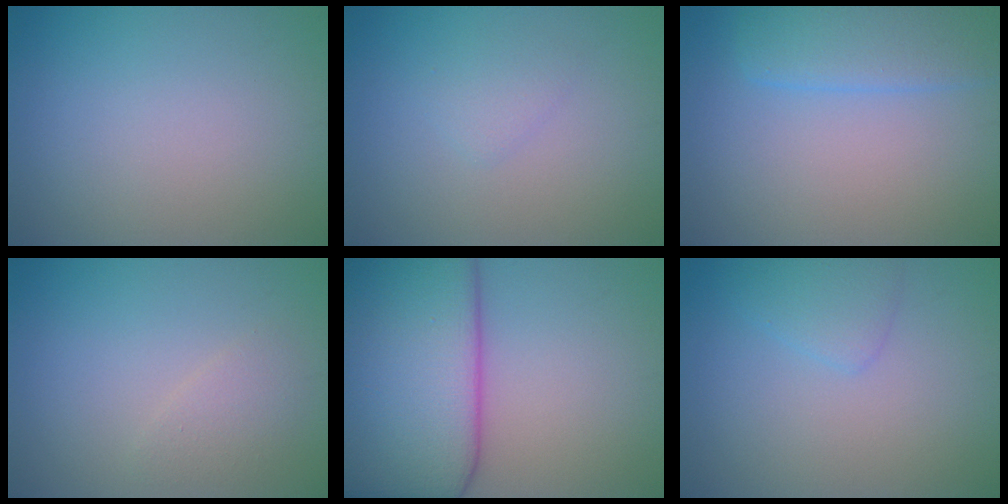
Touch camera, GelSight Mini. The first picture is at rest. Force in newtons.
{"total": 1.2, "press": 1.2, "slide": 0.1}
{"total": 4.7, "press": 4.6, "slide": 0.3}
{"total": 1.5, "press": 1.5, "slide": 0.1}
{"total": 16.4, "press": 16.4, "slide": 1.0}
{"total": 1.8, "press": 1.8, "slide": 0.2}